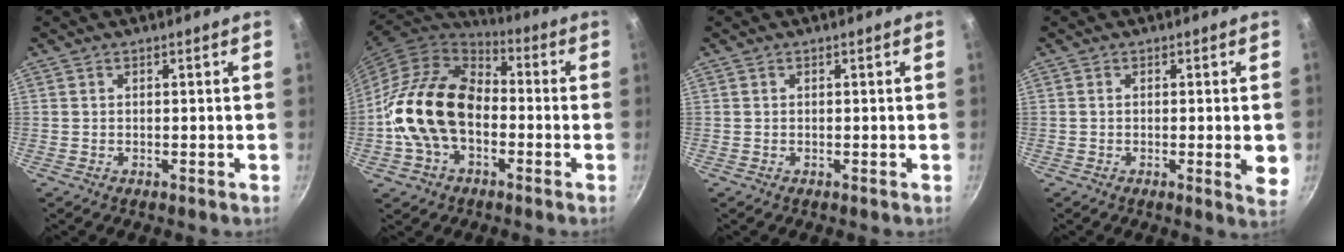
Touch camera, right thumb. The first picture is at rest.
{"total": 17.6, "force": [-2.4, 12.5, 12.2], "torque": [-0.198, 0.040, -0.055]}
{"total": 0.0}
{"total": 4.3, "force": [-0.5, 0.6, 4.2], "torque": [-0.052, -0.012, -0.008]}